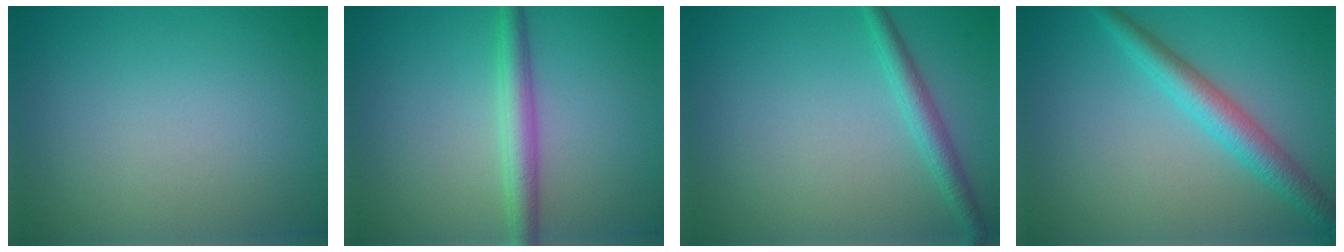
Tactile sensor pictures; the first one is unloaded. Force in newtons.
{"total": 3.0, "press": 3.0, "slide": 0.1}
{"total": 2.1, "press": 2.1, "slide": 0.1}
{"total": 3.7, "press": 3.7, "slide": 0.1}